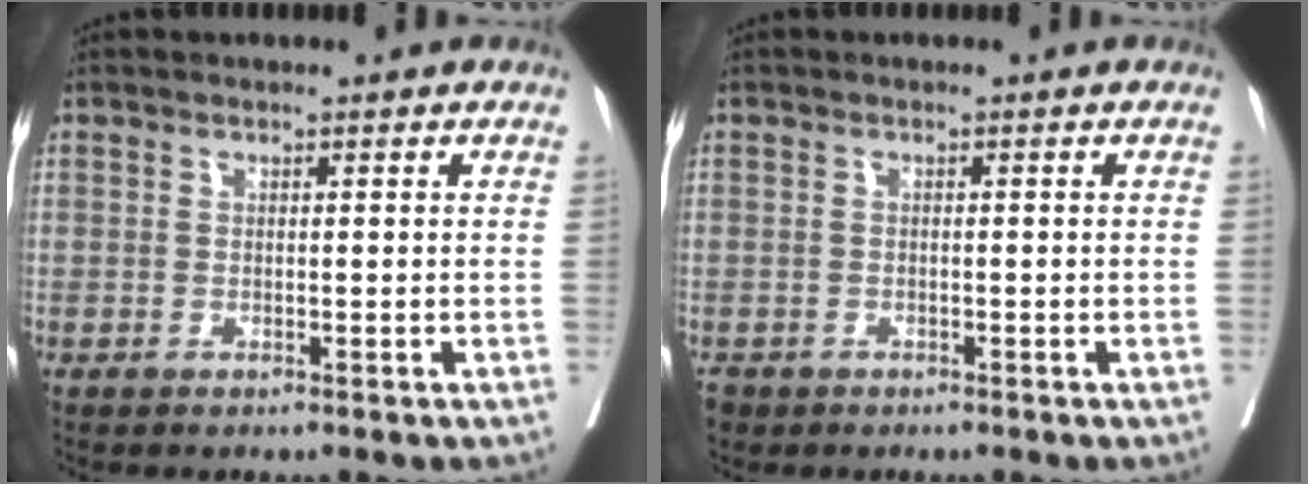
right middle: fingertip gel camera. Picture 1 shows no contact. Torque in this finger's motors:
{"motor_torque": [0.33, -0.28, 0.01, 0.00]}